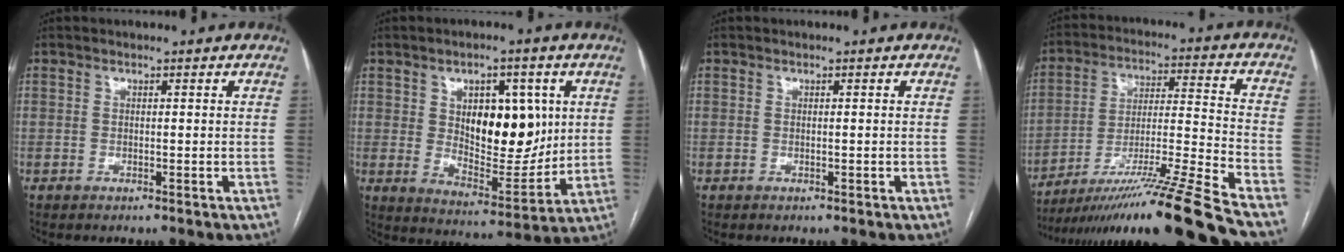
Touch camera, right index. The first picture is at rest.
{"total": 12.7, "force": [3.1, 6.2, 10.7], "torque": [-0.157, 0.001, 0.060]}
{"total": 0.0}
{"total": 22.4, "force": [-18.5, -3.1, 12.4], "torque": [-0.178, -0.023, -0.312]}